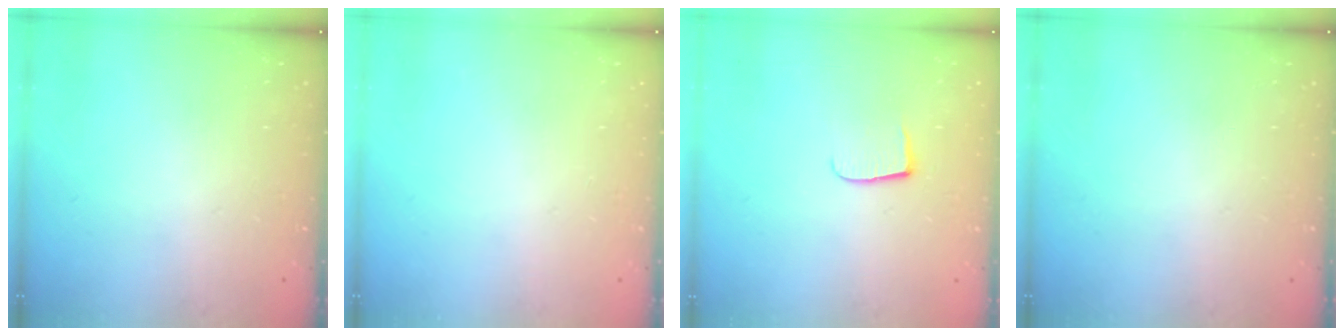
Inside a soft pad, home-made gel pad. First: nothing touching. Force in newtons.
{"total": 0.0}
{"total": 5.2, "press": 5.2, "slide": 0.7}
{"total": 0.0}